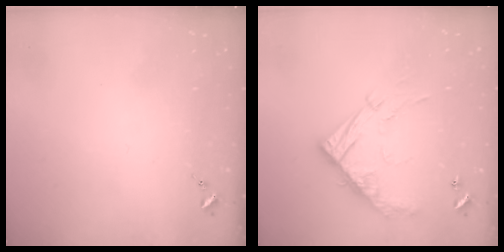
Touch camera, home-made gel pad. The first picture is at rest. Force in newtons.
{"total": 16.5, "press": 16.5, "slide": 1.5}